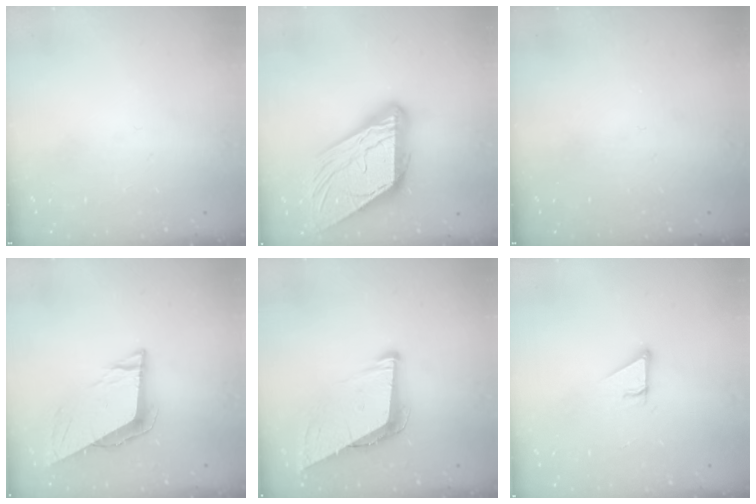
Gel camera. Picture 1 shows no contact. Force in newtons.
{"total": 20.7, "press": 20.6, "slide": 2.1}
{"total": 0.0}
{"total": 10.4, "press": 9.8, "slide": 3.5}
{"total": 9.2, "press": 8.8, "slide": 2.7}
{"total": 3.6, "press": 3.6, "slide": 0.1}